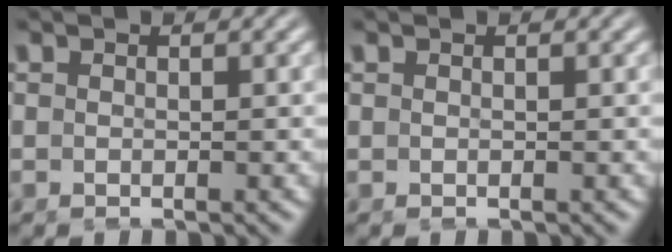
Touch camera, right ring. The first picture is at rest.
{"total": 0.0}